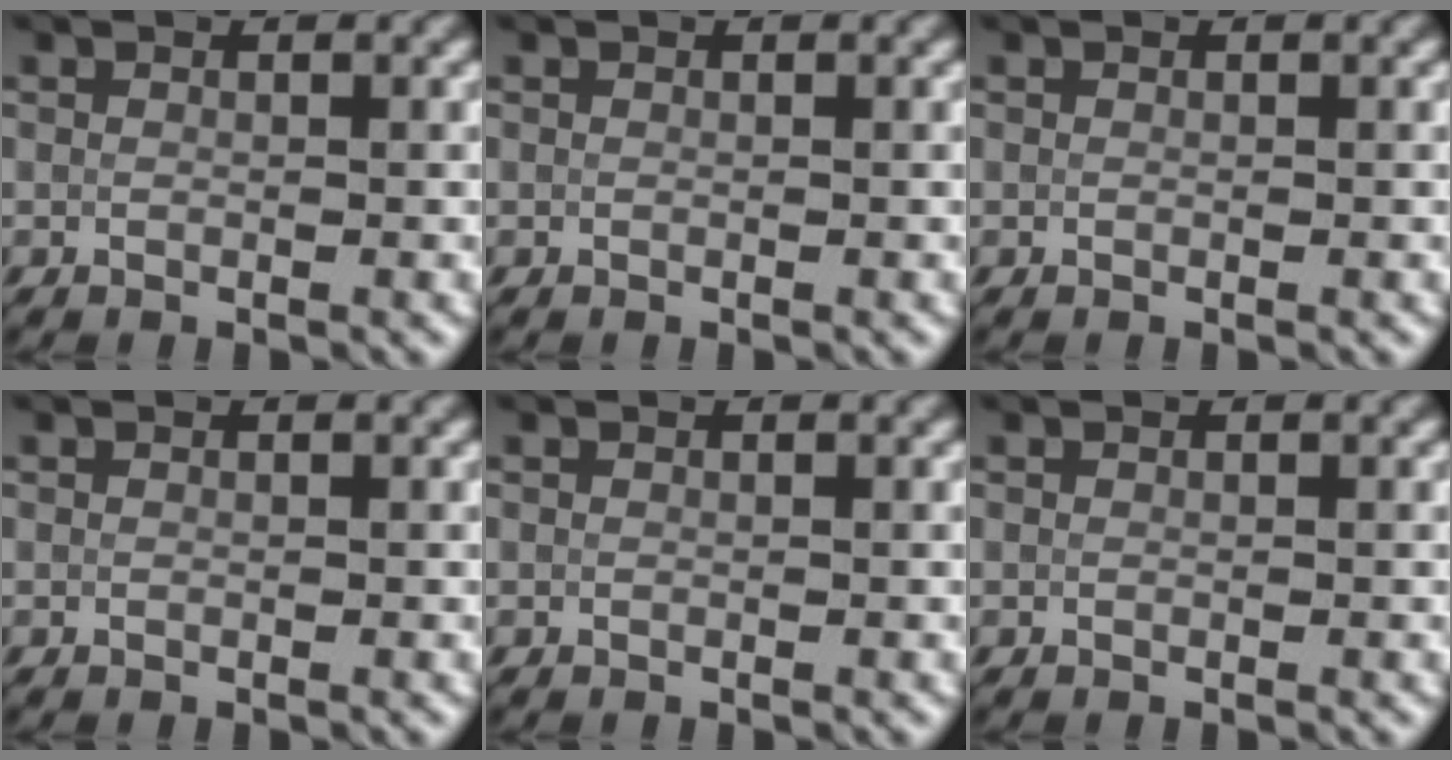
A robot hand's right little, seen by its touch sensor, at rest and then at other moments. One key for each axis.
{"total": 0.0}
{"total": 0.0}
{"total": 0.0}
{"total": 0.0}
{"total": 0.0}